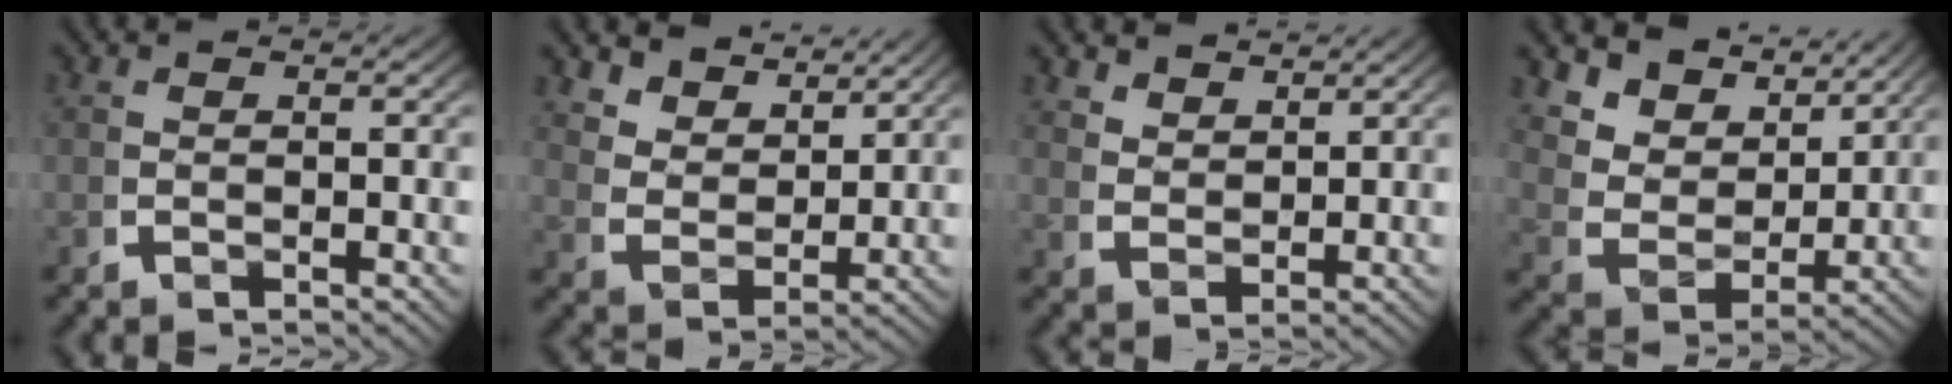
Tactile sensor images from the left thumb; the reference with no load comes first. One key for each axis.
{"total": 4.7, "fx": 3.3, "fy": 2.3, "fz": 2.5, "tx": -0.051, "ty": -0.008, "tz": 0.065}
{"total": 2.9, "fx": 2.7, "fy": 0.8, "fz": 0.8, "tx": -0.008, "ty": -0.004, "tz": 0.060}
{"total": 8.1, "fx": 3.8, "fy": 5.0, "fz": 5.2, "tx": -0.116, "ty": -0.002, "tz": 0.061}